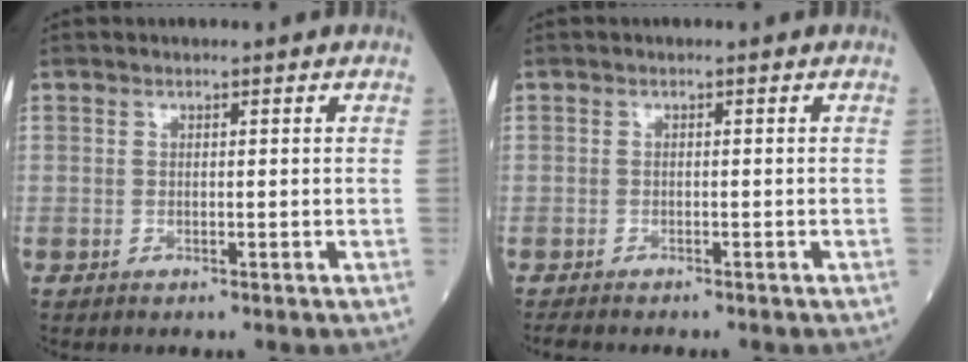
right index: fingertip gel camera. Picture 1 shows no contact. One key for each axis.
{"total": 1.9, "fx": -1.8, "fy": 0.7, "fz": 0.4, "tx": -0.011, "ty": -0.003, "tz": -0.029}